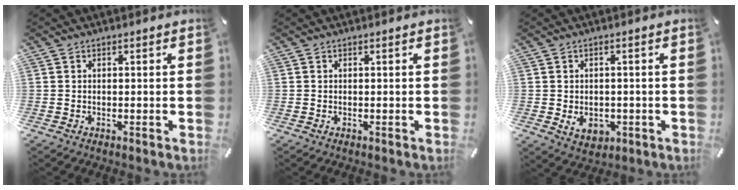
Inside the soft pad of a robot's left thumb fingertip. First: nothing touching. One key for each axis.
{"total": 0.0}
{"total": 4.6, "fx": -0.9, "fy": 3.8, "fz": 2.4, "tx": -0.038, "ty": -0.003, "tz": -0.018}